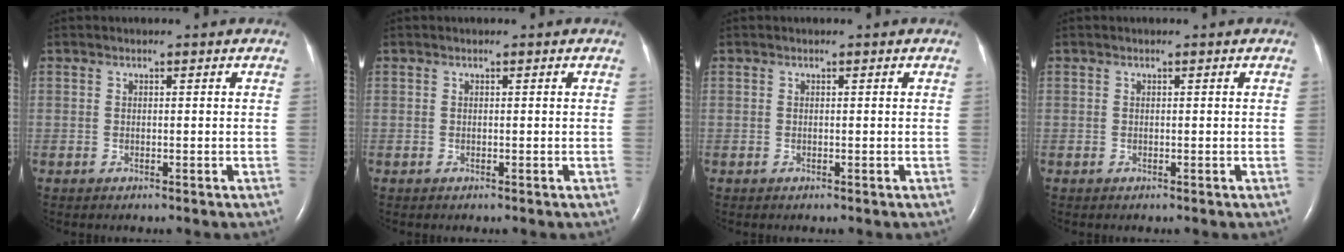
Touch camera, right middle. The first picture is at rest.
{"total": 0.0}
{"total": 0.0}
{"total": 0.0}